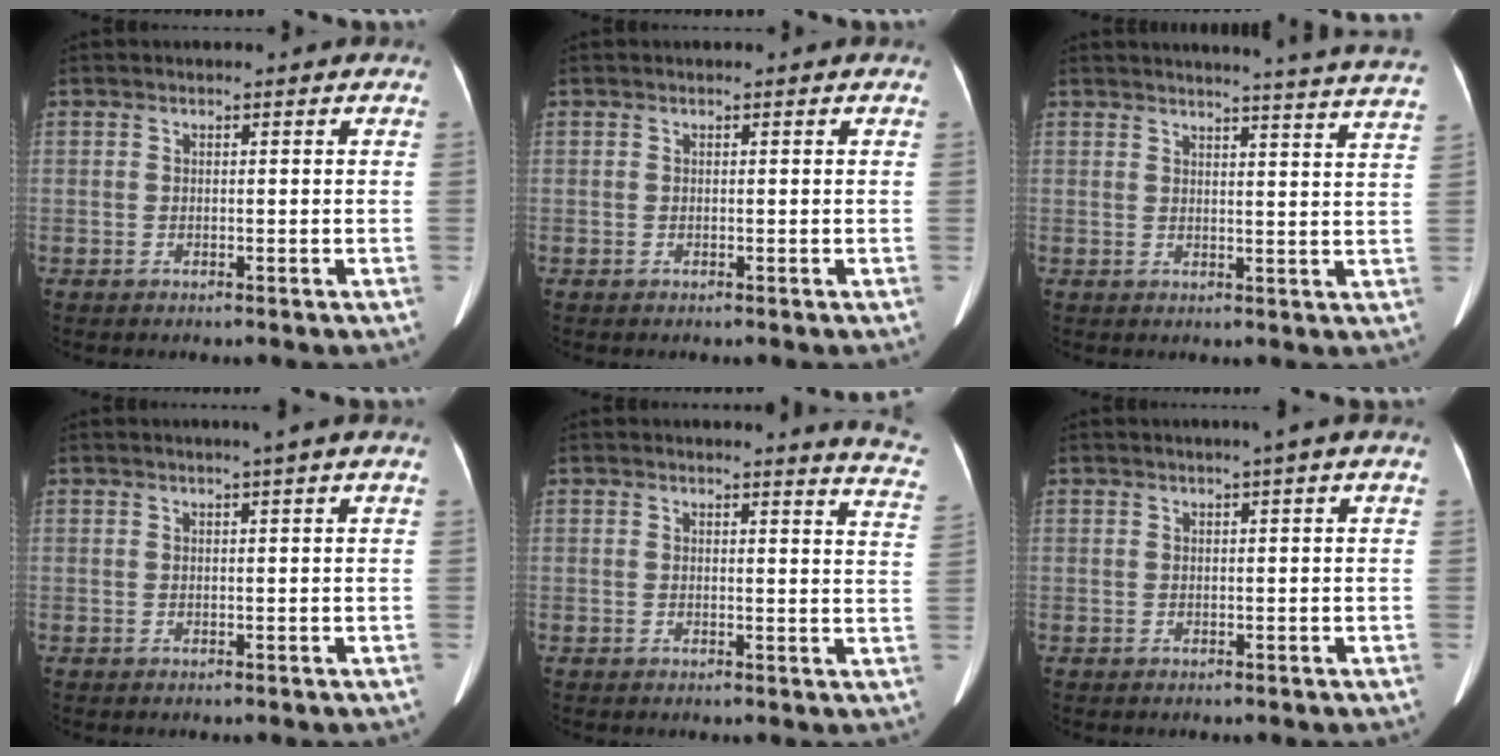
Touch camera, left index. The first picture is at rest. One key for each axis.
{"total": 0.0}
{"total": 17.6, "fx": 16.8, "fy": -1.4, "fz": 5.1, "tx": -0.072, "ty": -0.081, "tz": 0.178}
{"total": 1.5, "fx": 0.8, "fy": -0.5, "fz": 1.1, "tx": -0.021, "ty": -0.001, "tz": 0.016}
{"total": 7.8, "fx": 7.6, "fy": -0.3, "fz": 1.8, "tx": -0.005, "ty": -0.067, "tz": 0.049}
{"total": 1.5, "fx": 0.6, "fy": -0.3, "fz": 1.3, "tx": -0.022, "ty": 0.003, "tz": 0.010}